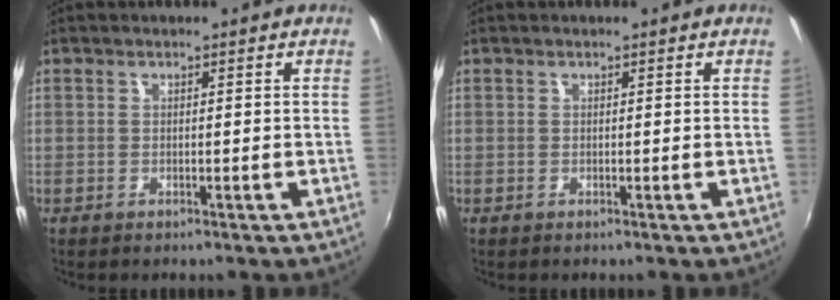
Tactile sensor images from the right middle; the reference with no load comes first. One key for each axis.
{"total": 0.0}